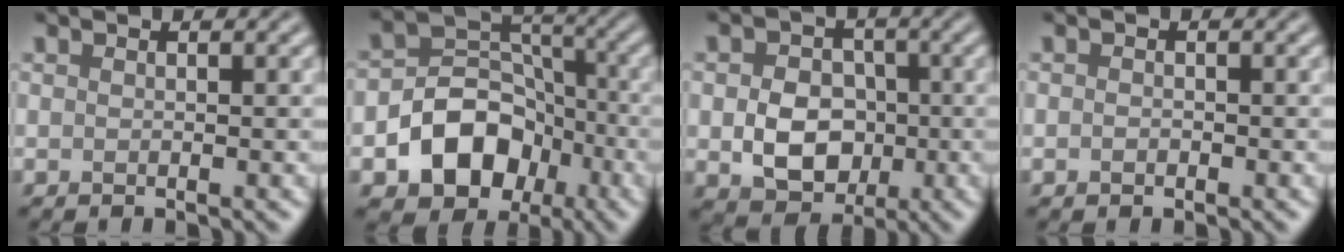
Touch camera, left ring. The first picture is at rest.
{"total": 8.1, "force": [-3.2, 6.2, 4.2], "torque": [-0.057, -0.002, -0.057]}
{"total": 5.8, "force": [-0.9, 4.5, 3.5], "torque": [-0.061, -0.005, -0.016]}
{"total": 0.7, "force": [-0.3, 0.5, 0.4], "torque": [-0.006, -0.002, -0.005]}